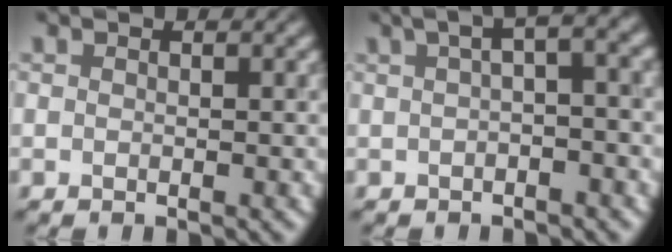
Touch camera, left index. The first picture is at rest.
{"total": 4.6, "force": [1.1, 1.3, 4.3], "torque": [-0.056, 0.022, 0.007]}